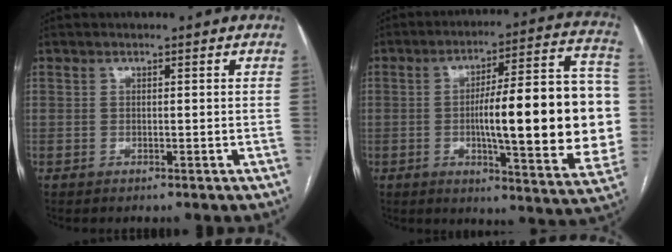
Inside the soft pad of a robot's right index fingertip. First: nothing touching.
{"total": 23.9, "force": [-1.2, 4.4, 23.4], "torque": [-0.266, 0.029, -0.009]}